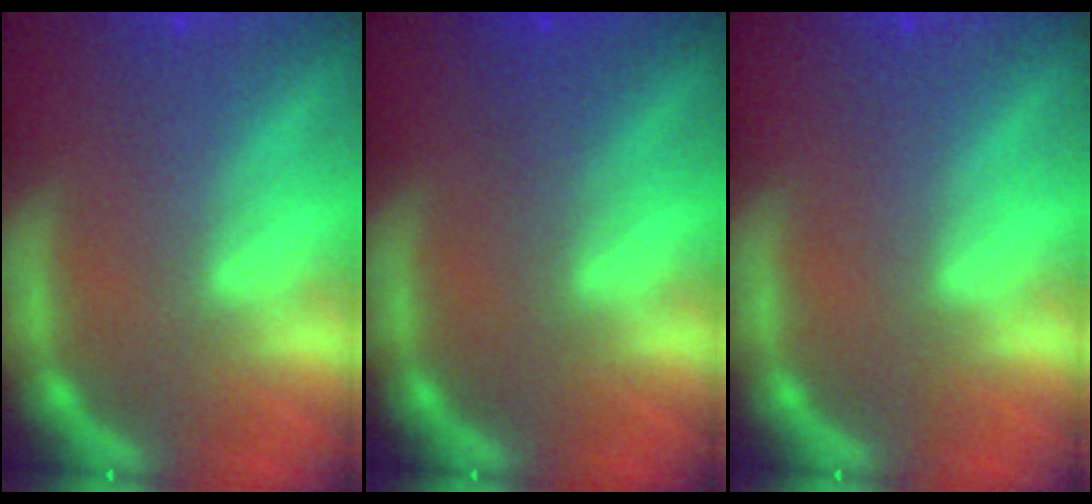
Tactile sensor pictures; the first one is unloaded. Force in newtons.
{"total": 1.5}
{"total": 0.0}